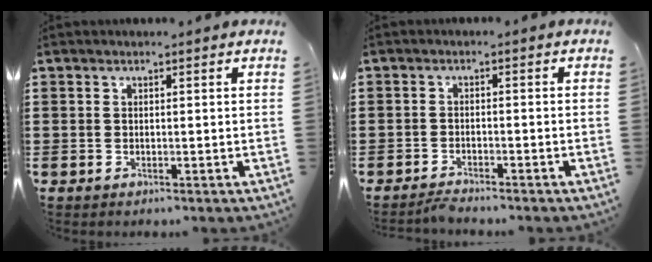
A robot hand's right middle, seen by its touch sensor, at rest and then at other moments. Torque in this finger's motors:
{"motor_torque": [-0.89, 0.92, -0.03, -0.01]}